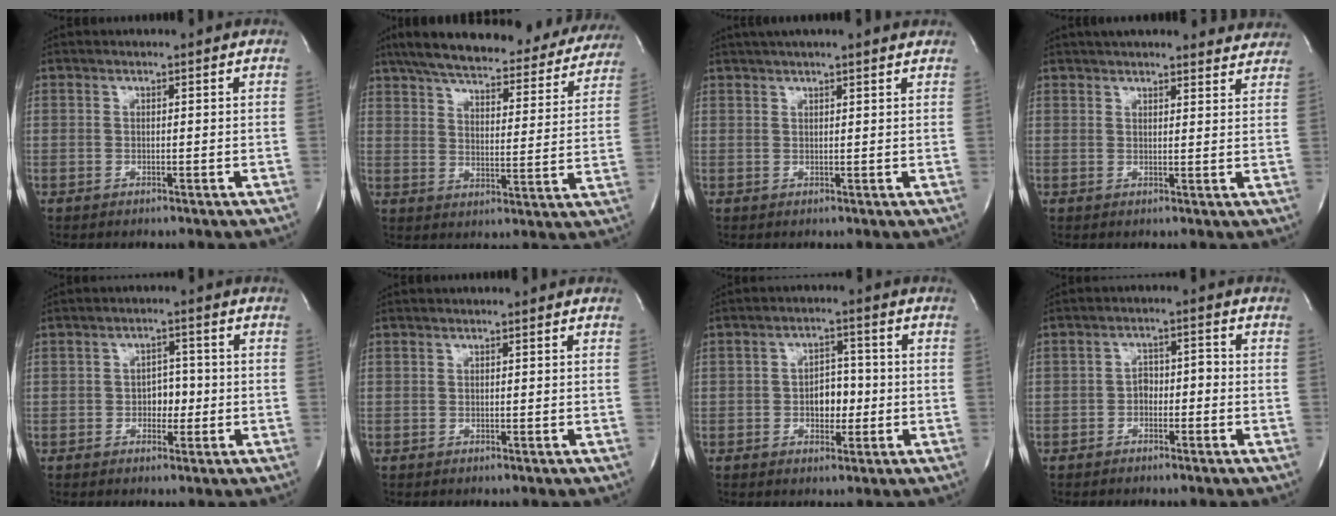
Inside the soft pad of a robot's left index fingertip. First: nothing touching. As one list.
[{"total": 29.9, "force": [26.1, 7.6, 12.5], "torque": [-0.204, -0.015, 0.325]}, {"total": 9.3, "force": [7.8, 0.9, 4.9], "torque": [-0.077, 0.033, 0.099]}, {"total": 16.4, "force": [15.1, 3.6, 5.4], "torque": [-0.070, 0.021, 0.180]}, {"total": 3.5, "force": [-0.8, 2.3, 2.5], "torque": [-0.031, 0.007, -0.011]}, {"total": 0.0}, {"total": 4.9, "force": [-0.9, 2.9, 3.8], "torque": [-0.055, 0.012, -0.013]}, {"total": 3.2, "force": [-1.4, 1.9, 2.1], "torque": [-0.031, 0.019, -0.025]}]